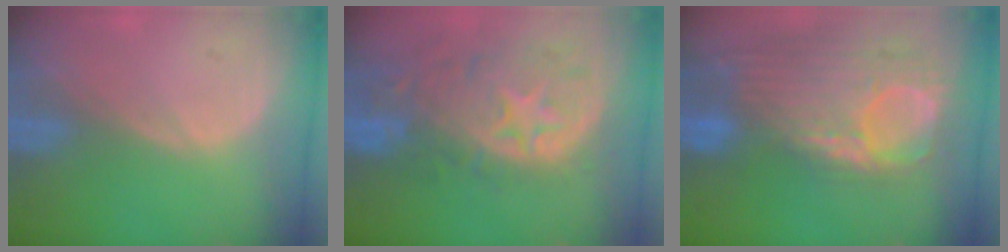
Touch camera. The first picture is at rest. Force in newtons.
{"total": 11.8, "press": 10.1, "slide": 6.1}
{"total": 12.7, "press": 10.7, "slide": 6.9}